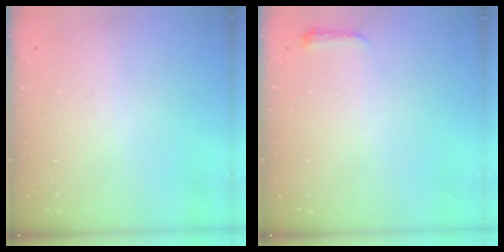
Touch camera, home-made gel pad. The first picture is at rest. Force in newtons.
{"total": 3.0, "press": 2.9, "slide": 0.6}